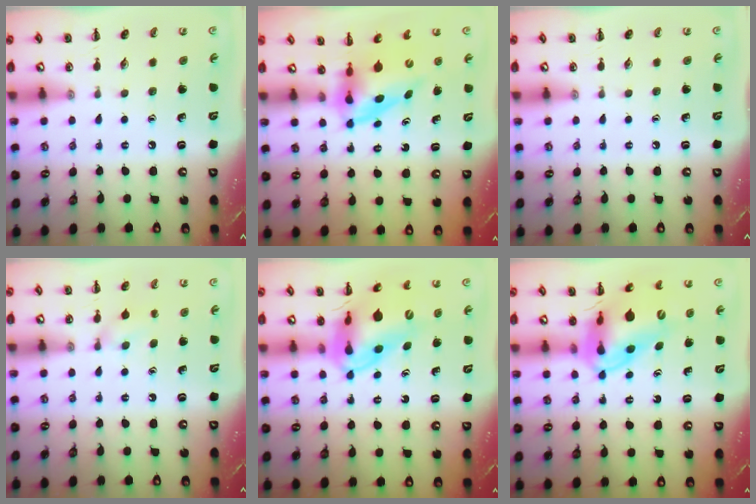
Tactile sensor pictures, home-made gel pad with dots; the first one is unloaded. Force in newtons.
{"total": 3.9, "press": 3.9, "slide": 0.8}
{"total": 0.0}
{"total": 4.9, "press": 4.6, "slide": 1.7}
{"total": 12.3, "press": 11.8, "slide": 3.4}
{"total": 12.3, "press": 11.8, "slide": 3.4}